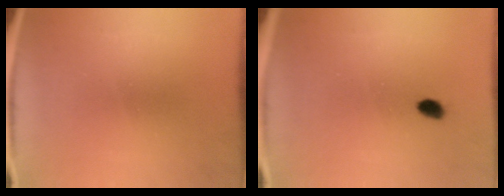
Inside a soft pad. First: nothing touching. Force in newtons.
{"total": 1.5}